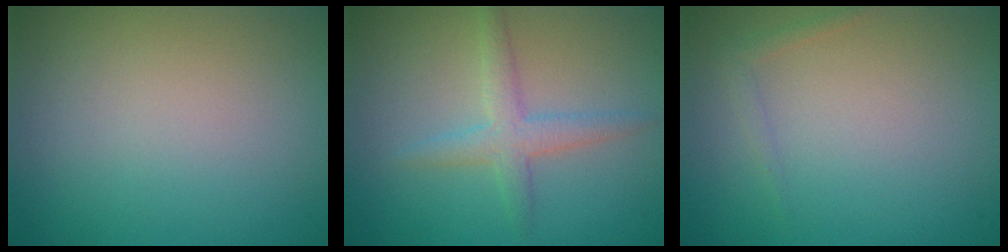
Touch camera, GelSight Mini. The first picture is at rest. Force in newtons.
{"total": 2.6, "press": 2.6, "slide": 0.0}
{"total": 0.7, "press": 0.7, "slide": 0.1}